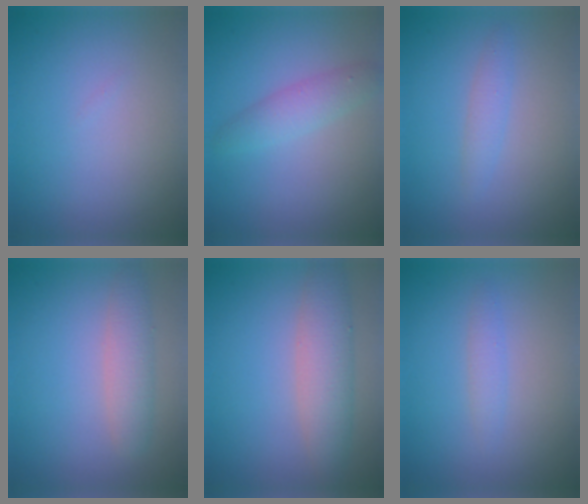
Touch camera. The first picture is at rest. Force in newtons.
{"total": 2.4, "press": 2.4, "slide": 0.1}
{"total": 1.4, "press": 1.4, "slide": 0.0}
{"total": 2.6, "press": 2.6, "slide": 0.1}
{"total": 4.1, "press": 4.1, "slide": 0.2}
{"total": 1.2, "press": 1.2, "slide": 0.0}